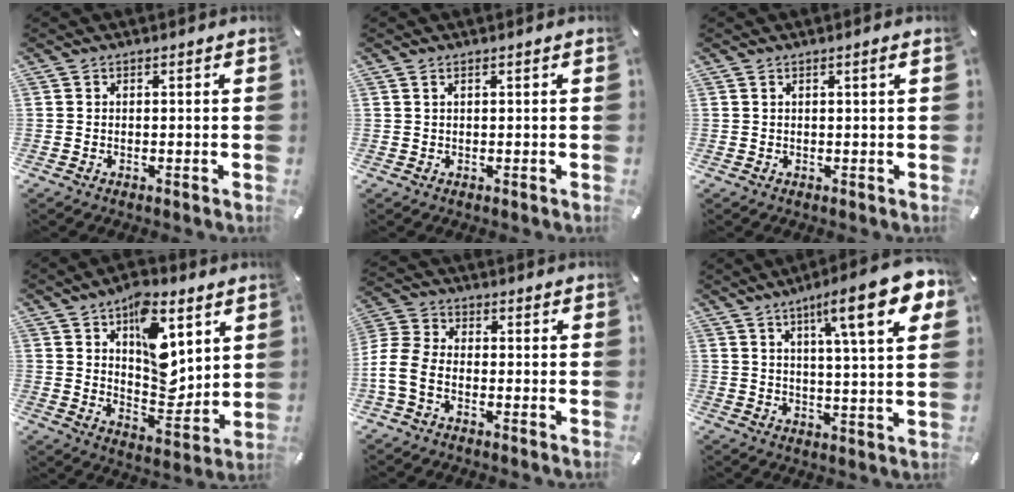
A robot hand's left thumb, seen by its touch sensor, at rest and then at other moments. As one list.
[{"total": 0.8, "force": [0.3, 0.2, 0.8], "torque": [-0.015, 0.000, 0.005]}, {"total": 1.4, "force": [0.5, 0.0, 1.3], "torque": [-0.025, 0.000, 0.008]}, {"total": 14.9, "force": [6.9, 8.6, 10.0], "torque": [-0.119, -0.043, 0.119]}, {"total": 6.7, "force": [-3.1, 4.2, 4.2], "torque": [-0.099, 0.008, -0.058]}, {"total": 16.3, "force": [7.9, 3.1, 13.9], "torque": [-0.210, -0.030, 0.115]}]